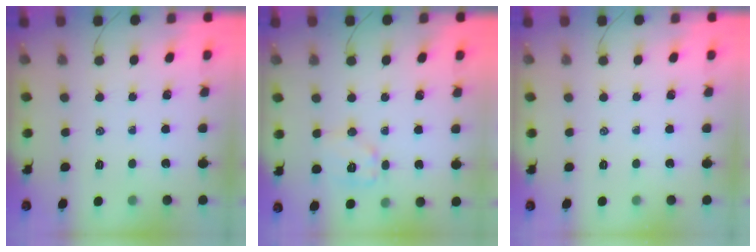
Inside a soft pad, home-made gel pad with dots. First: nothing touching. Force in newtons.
{"total": 9.0, "press": 9.0, "slide": 0.2}
{"total": 0.0}